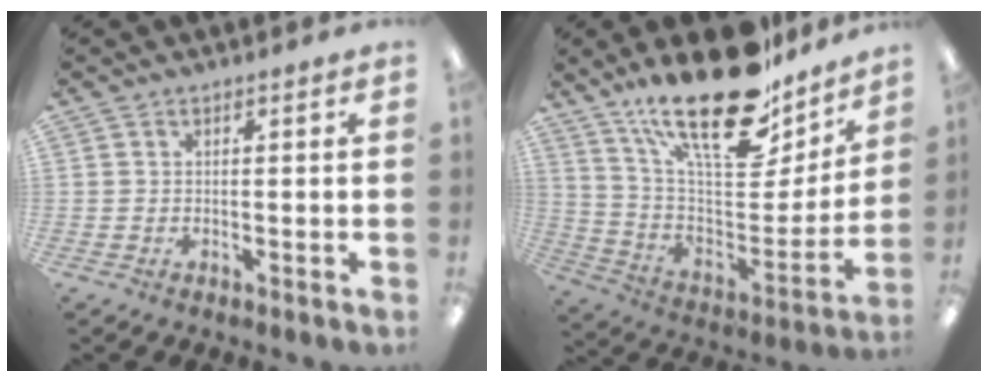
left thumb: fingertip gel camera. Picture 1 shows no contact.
{"total": 27.1, "force": [19.2, 10.4, 16.0], "torque": [-0.247, -0.116, 0.330]}